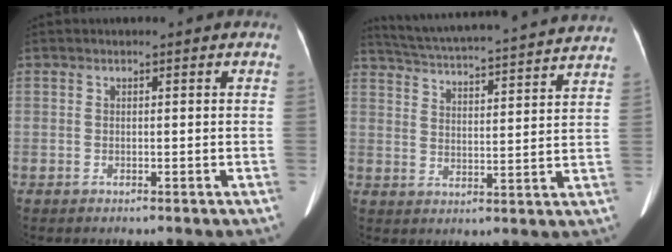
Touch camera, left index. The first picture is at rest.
{"total": 25.9, "force": [24.1, 1.5, 9.4], "torque": [-0.163, -0.014, 0.315]}